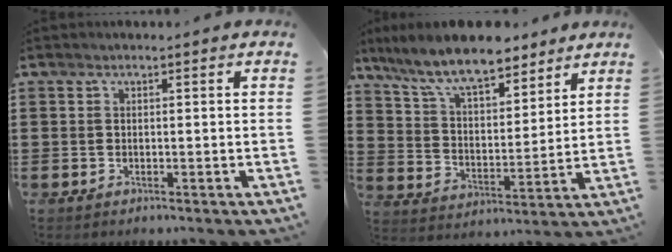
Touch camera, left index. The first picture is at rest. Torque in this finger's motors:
{"motor_torque": [2.14, 0.00, 0.63, 0.21]}